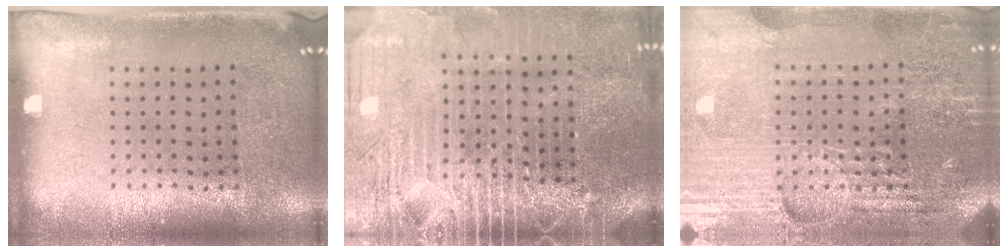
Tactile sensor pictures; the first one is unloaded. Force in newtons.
{"total": 4.3, "press": 3.7, "slide": 2.1}
{"total": 4.7, "press": 4.4, "slide": 1.7}